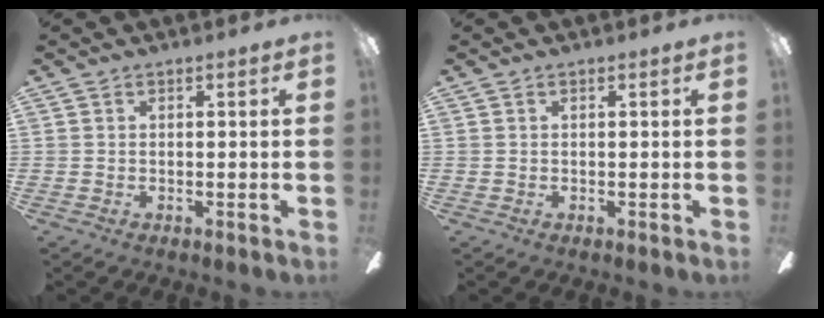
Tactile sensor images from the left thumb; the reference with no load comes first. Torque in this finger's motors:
{"motor_torque": [0.00, 0.00, 0.00, 0.00, 0.00]}